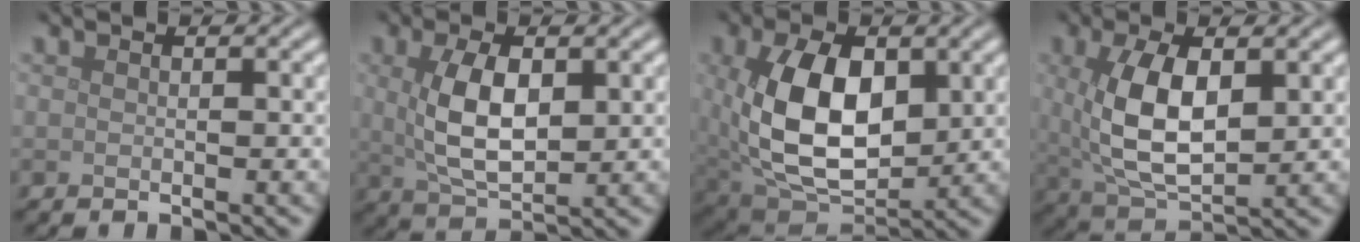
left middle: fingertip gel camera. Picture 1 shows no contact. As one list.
[{"total": 5.6, "force": [0.8, 2.7, 4.9], "torque": [-0.104, 0.000, 0.022]}, {"total": 11.0, "force": [1.1, 6.6, 8.7], "torque": [-0.180, -0.011, 0.030]}, {"total": 7.4, "force": [1.0, 3.6, 6.4], "torque": [-0.142, -0.003, 0.024]}]